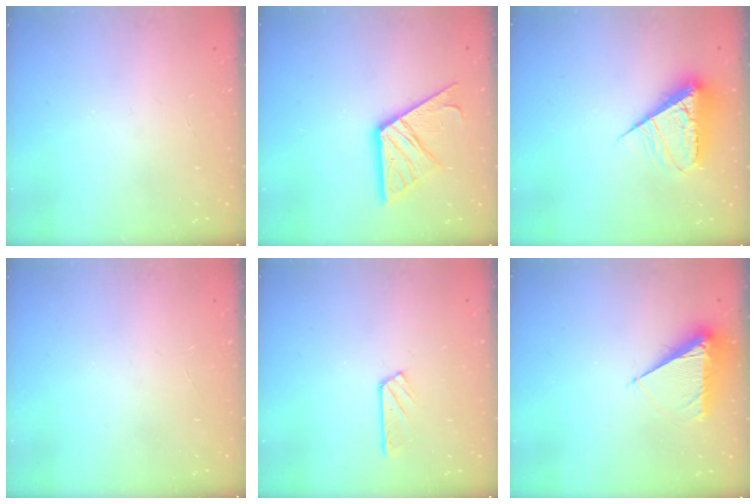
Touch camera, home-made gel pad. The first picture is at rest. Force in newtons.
{"total": 14.7, "press": 14.6, "slide": 1.4}
{"total": 8.8, "press": 8.8, "slide": 0.9}
{"total": 0.0}
{"total": 3.6, "press": 3.5, "slide": 0.5}
{"total": 7.4, "press": 7.3, "slide": 1.0}